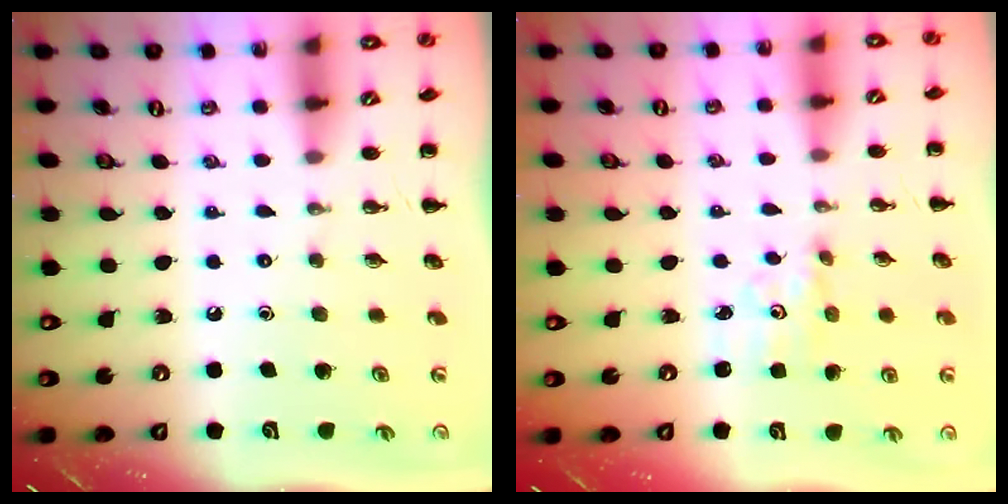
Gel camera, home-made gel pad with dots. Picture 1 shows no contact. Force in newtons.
{"total": 2.4, "press": 2.3, "slide": 0.8}